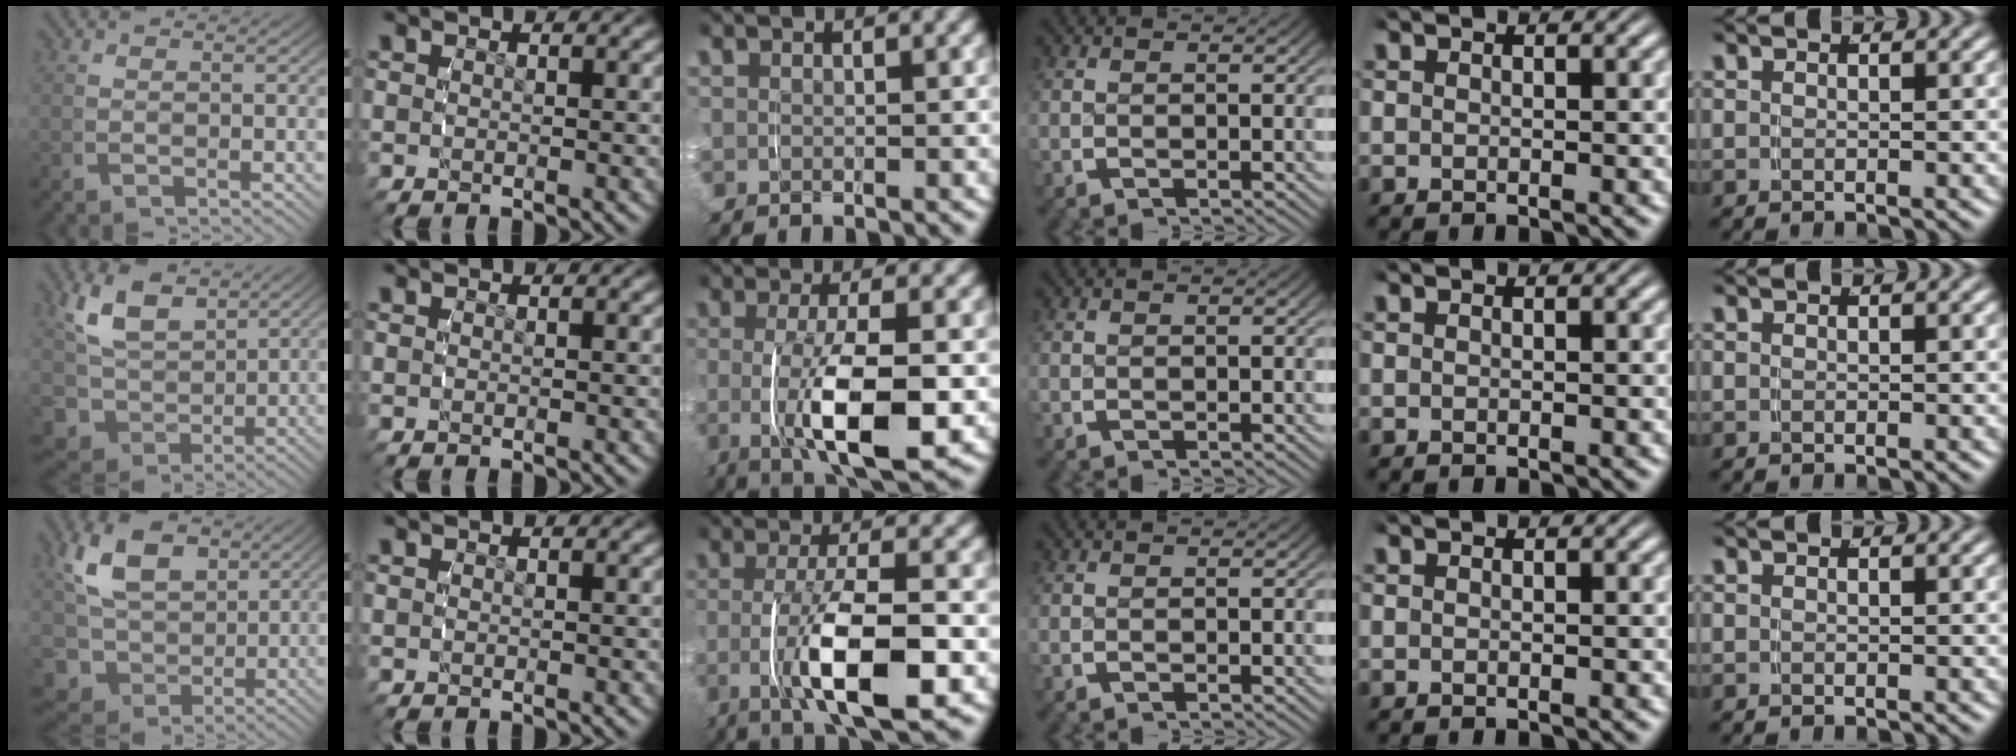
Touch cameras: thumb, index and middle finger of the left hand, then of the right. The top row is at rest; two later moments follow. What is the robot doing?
{"motion": "grasp_and_lifting", "object": "ribbon"}